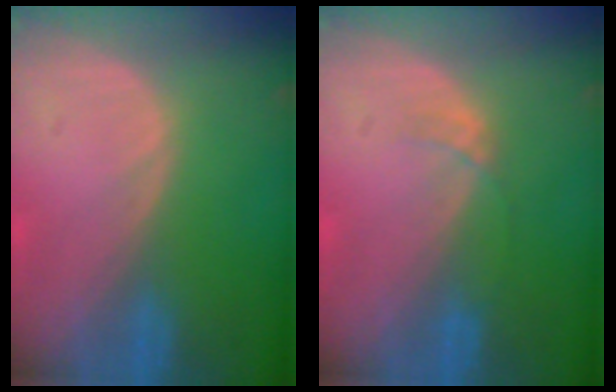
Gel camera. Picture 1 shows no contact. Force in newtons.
{"total": 1.3, "press": 1.3, "slide": 0.1}